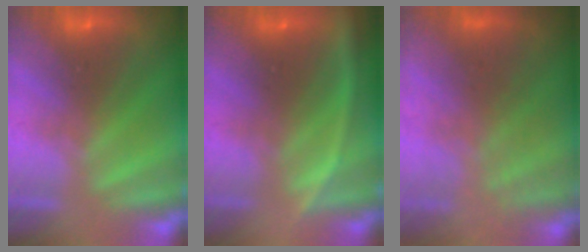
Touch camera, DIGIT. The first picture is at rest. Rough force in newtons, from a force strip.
{"total": 3.3}
{"total": 7.4}